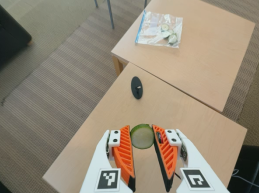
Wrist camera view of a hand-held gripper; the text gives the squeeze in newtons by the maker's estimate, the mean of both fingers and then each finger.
{"total": 8.3, "left": 7.8, "right": 8.7}